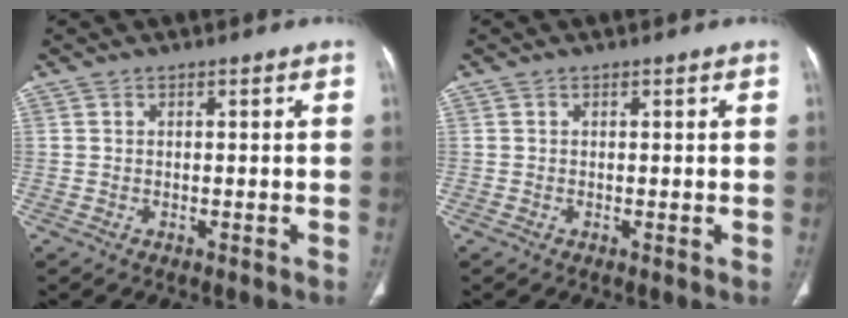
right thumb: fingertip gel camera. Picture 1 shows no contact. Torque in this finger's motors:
{"motor_torque": [1.66, 1.45, 0.01, -0.52, -0.03]}